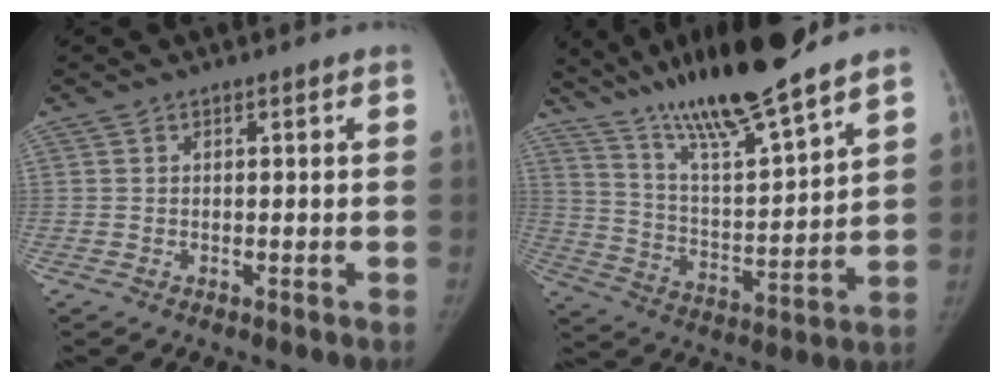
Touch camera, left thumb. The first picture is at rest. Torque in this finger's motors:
{"motor_torque": [0.80, -0.38, 1.41, -1.36, 0.31]}